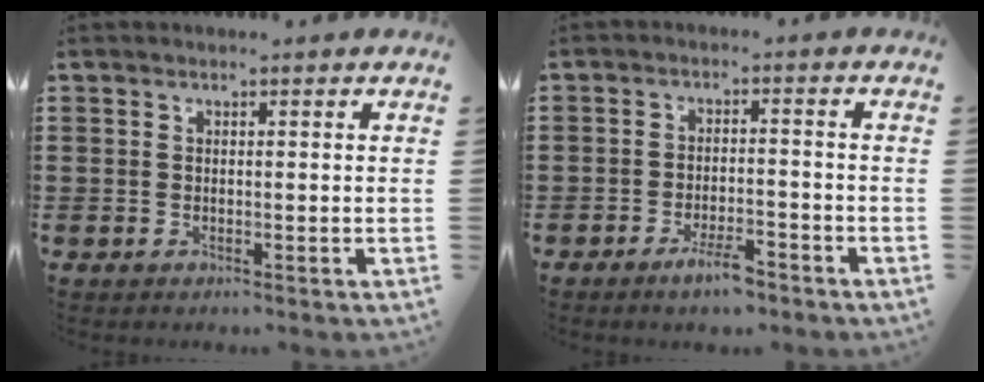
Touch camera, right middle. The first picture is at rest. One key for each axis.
{"total": 4.0, "fx": -2.9, "fy": 0.8, "fz": 2.5, "tx": -0.046, "ty": 0.005, "tz": -0.054}